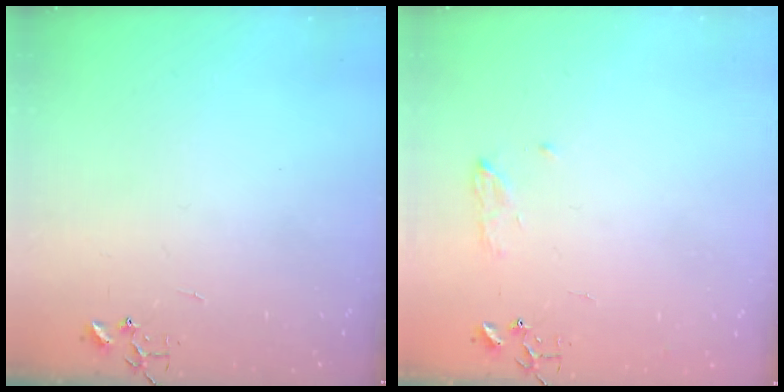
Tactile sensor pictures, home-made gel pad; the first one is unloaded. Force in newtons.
{"total": 8.4, "press": 8.4, "slide": 0.9}